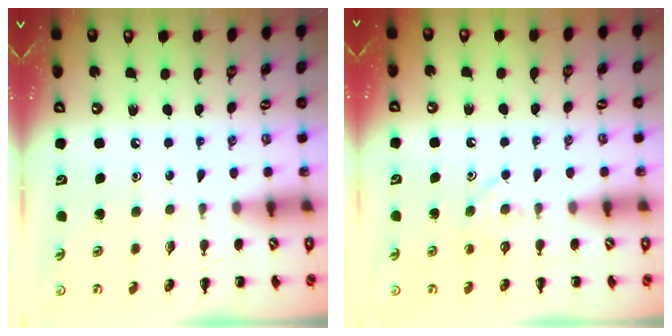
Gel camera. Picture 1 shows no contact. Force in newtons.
{"total": 4.4, "press": 4.2, "slide": 1.2}